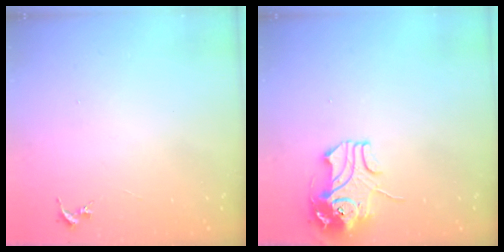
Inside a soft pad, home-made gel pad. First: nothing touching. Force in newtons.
{"total": 10.6, "press": 10.4, "slide": 1.7}